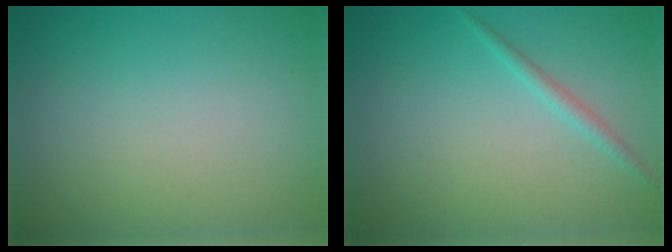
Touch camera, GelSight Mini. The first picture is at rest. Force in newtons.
{"total": 1.3, "press": 1.3, "slide": 0.0}